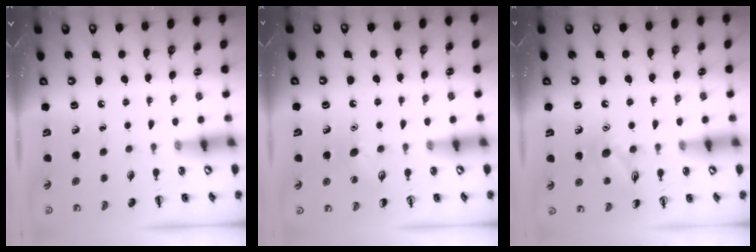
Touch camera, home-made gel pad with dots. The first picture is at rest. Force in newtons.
{"total": 8.0, "press": 7.8, "slide": 1.9}
{"total": 10.3, "press": 10.3, "slide": 0.6}